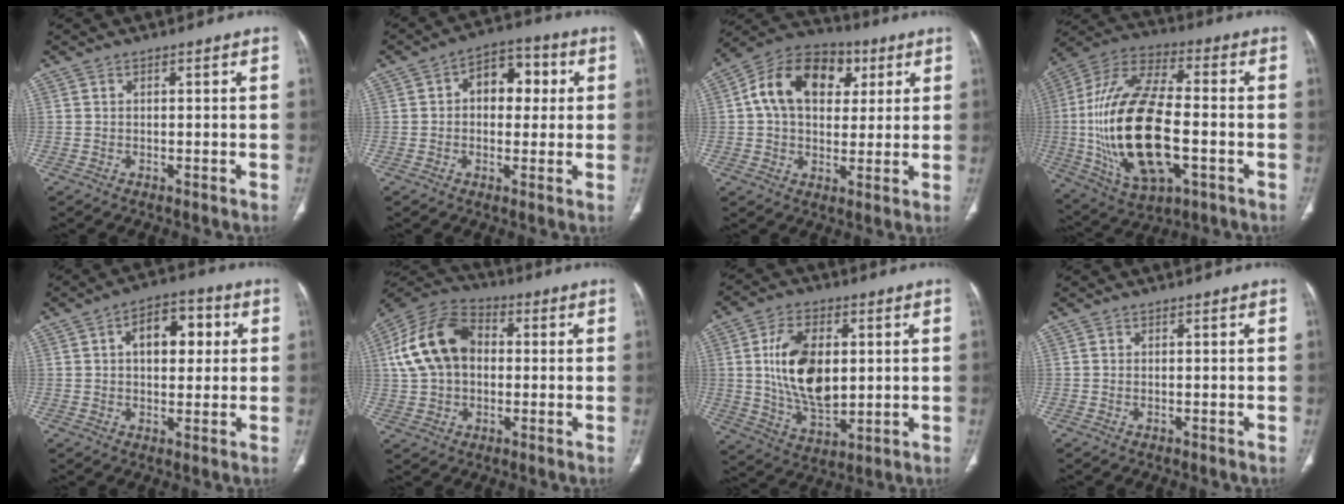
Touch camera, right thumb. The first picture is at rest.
{"total": 9.7, "force": [1.8, 6.5, 7.0], "torque": [-0.058, 0.022, 0.022]}
{"total": 16.7, "force": [4.6, 11.7, 11.0], "torque": [-0.157, 0.012, 0.068]}
{"total": 25.5, "force": [-3.7, 11.8, 22.2], "torque": [-0.452, 0.014, -0.054]}
{"total": 10.0, "force": [2.5, 5.9, 7.6], "torque": [-0.077, 0.015, 0.035]}
{"total": 15.7, "force": [1.8, 11.2, 10.9], "torque": [-0.192, 0.030, 0.022]}
{"total": 15.2, "force": [2.1, 8.9, 12.2], "torque": [-0.199, -0.011, 0.046]}
{"total": 0.0}